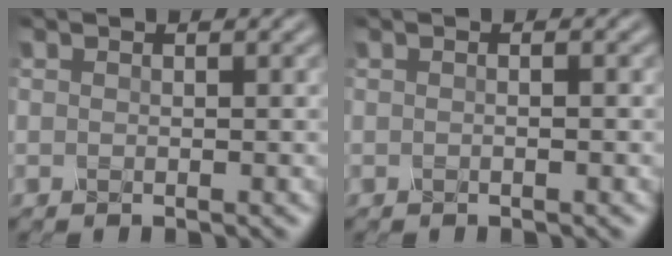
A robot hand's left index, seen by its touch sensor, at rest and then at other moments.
{"total": 1.1, "force": [0.2, 0.5, 1.0], "torque": [0.002, -0.001, -0.011]}